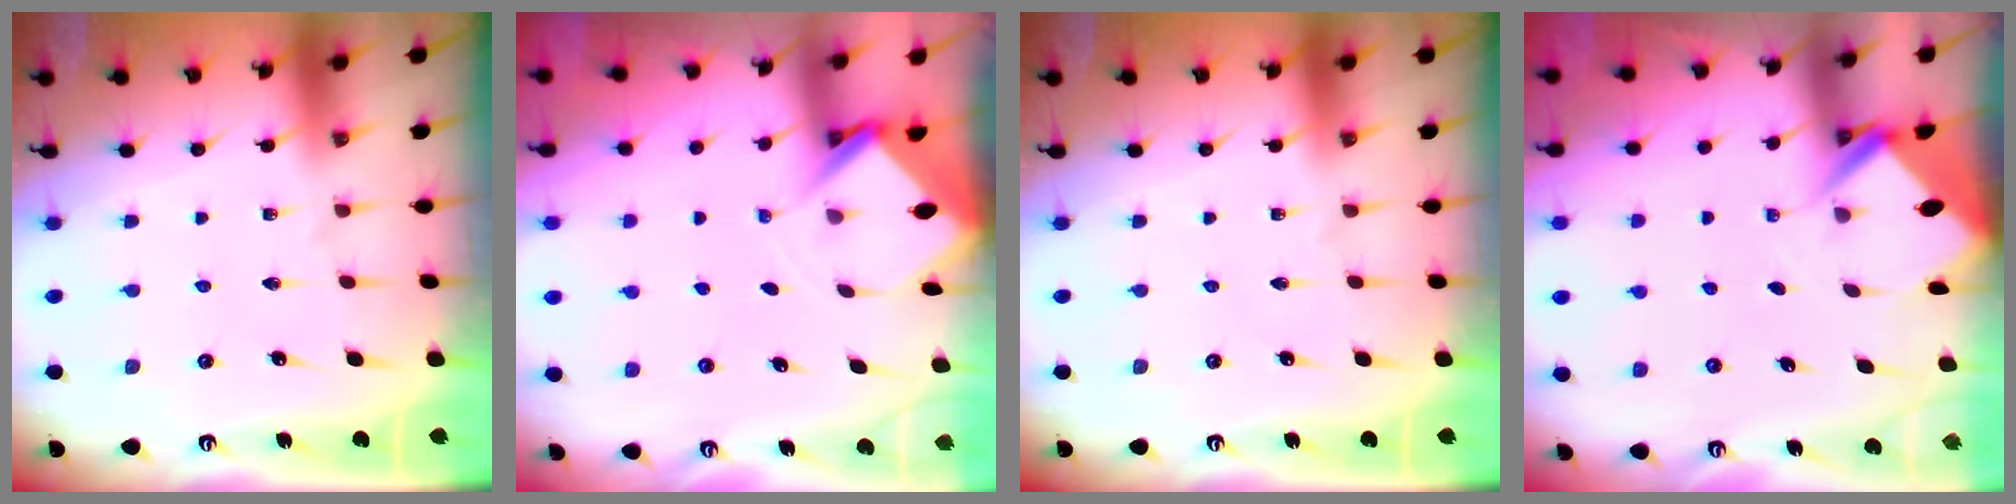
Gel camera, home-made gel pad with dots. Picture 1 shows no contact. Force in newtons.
{"total": 2.9, "press": 2.9, "slide": 0.2}
{"total": 0.0}
{"total": 2.6, "press": 2.6, "slide": 0.1}